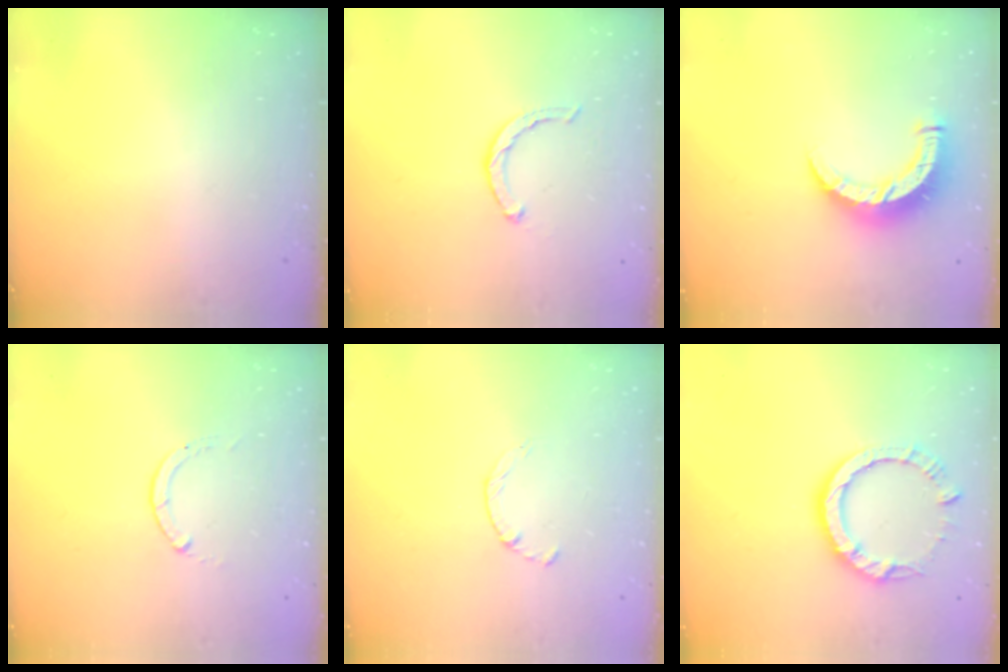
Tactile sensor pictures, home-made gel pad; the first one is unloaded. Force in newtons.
{"total": 2.7, "press": 2.7, "slide": 0.4}
{"total": 9.2, "press": 9.1, "slide": 0.6}
{"total": 0.0}
{"total": 1.8, "press": 1.7, "slide": 0.3}
{"total": 8.9, "press": 8.9, "slide": 1.0}